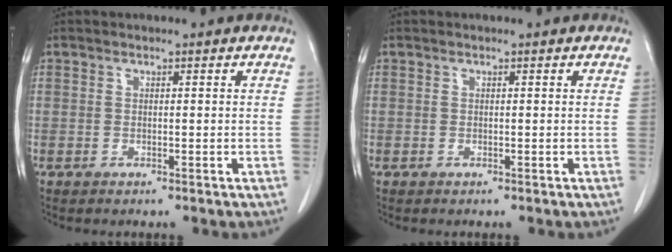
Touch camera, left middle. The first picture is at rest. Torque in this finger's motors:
{"motor_torque": [-0.02, 0.03, -0.03, 0.00]}